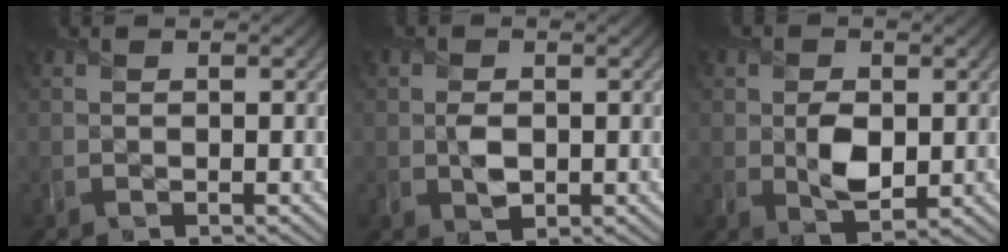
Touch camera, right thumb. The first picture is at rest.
{"total": 2.5, "force": [-0.1, 1.8, 1.7], "torque": [-0.036, -0.007, -0.003]}
{"total": 4.6, "force": [0.0, 3.2, 3.4], "torque": [-0.063, -0.009, 0.002]}